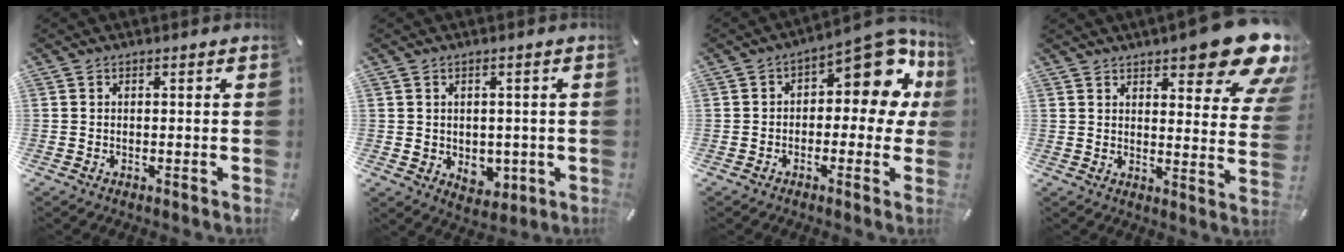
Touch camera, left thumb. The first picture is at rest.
{"total": 4.6, "force": [0.1, 4.2, 1.8], "torque": [-0.003, -0.002, 0.002]}
{"total": 12.9, "force": [5.2, 6.4, 9.8], "torque": [-0.128, -0.038, 0.088]}
{"total": 15.9, "force": [10.9, 5.0, 10.4], "torque": [-0.137, -0.081, 0.182]}